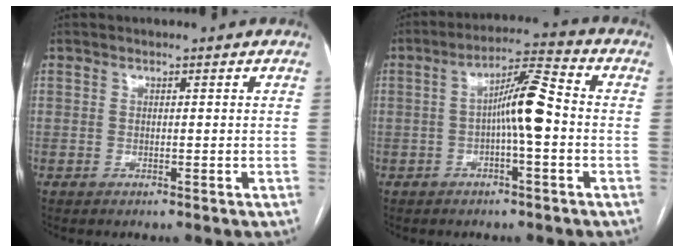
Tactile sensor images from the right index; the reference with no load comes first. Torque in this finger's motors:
{"motor_torque": [0.71, 0.33, 0.28, 0.15]}